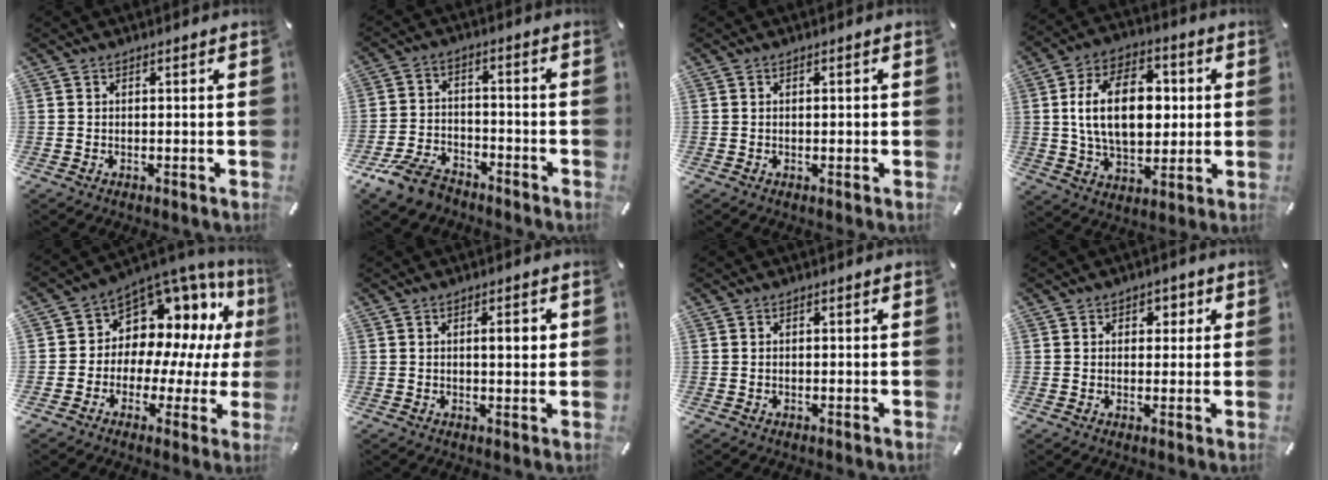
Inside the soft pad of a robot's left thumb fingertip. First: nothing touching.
{"total": 9.0, "force": [-6.9, 4.6, 3.5], "torque": [-0.070, 0.037, -0.130]}
{"total": 0.7, "force": [0.0, 0.3, 0.7], "torque": [-0.013, 0.002, 0.000]}
{"total": 17.7, "force": [1.6, 11.3, 13.5], "torque": [-0.249, 0.011, 0.026]}
{"total": 10.4, "force": [5.7, 8.0, 3.5], "torque": [-0.067, -0.069, 0.107]}
{"total": 3.7, "force": [0.8, 1.3, 3.4], "torque": [-0.044, -0.004, 0.006]}
{"total": 0.0}
{"total": 2.5, "force": [0.6, 2.2, 1.2], "torque": [-0.002, -0.002, 0.000]}